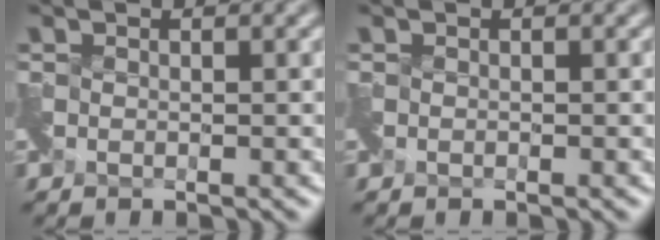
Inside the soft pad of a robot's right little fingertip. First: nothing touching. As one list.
[{"total": 0.0}]